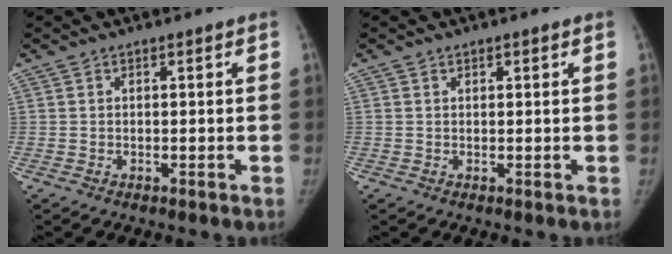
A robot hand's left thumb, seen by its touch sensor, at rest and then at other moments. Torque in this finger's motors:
{"motor_torque": [-1.03, -1.04, -0.84, 0.46, -0.30]}